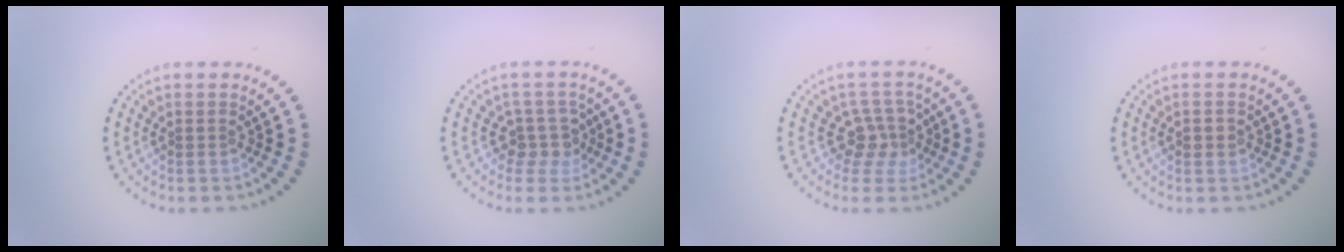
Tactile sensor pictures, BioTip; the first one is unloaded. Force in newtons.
{"total": 2.5, "press": 2.0, "slide": 1.5}
{"total": 2.8, "press": 2.2, "slide": 1.7}
{"total": 1.5, "press": 1.5, "slide": 0.1}